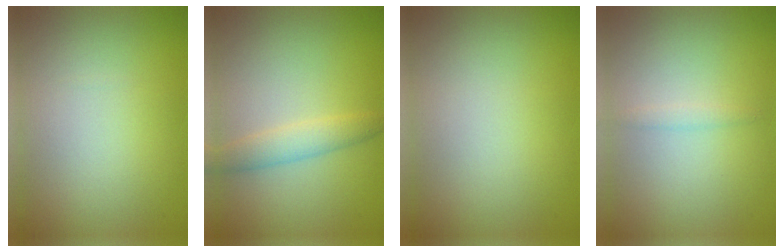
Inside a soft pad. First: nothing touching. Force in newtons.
{"total": 2.3, "press": 2.3, "slide": 0.1}
{"total": 0.0}
{"total": 0.8, "press": 0.8, "slide": 0.0}